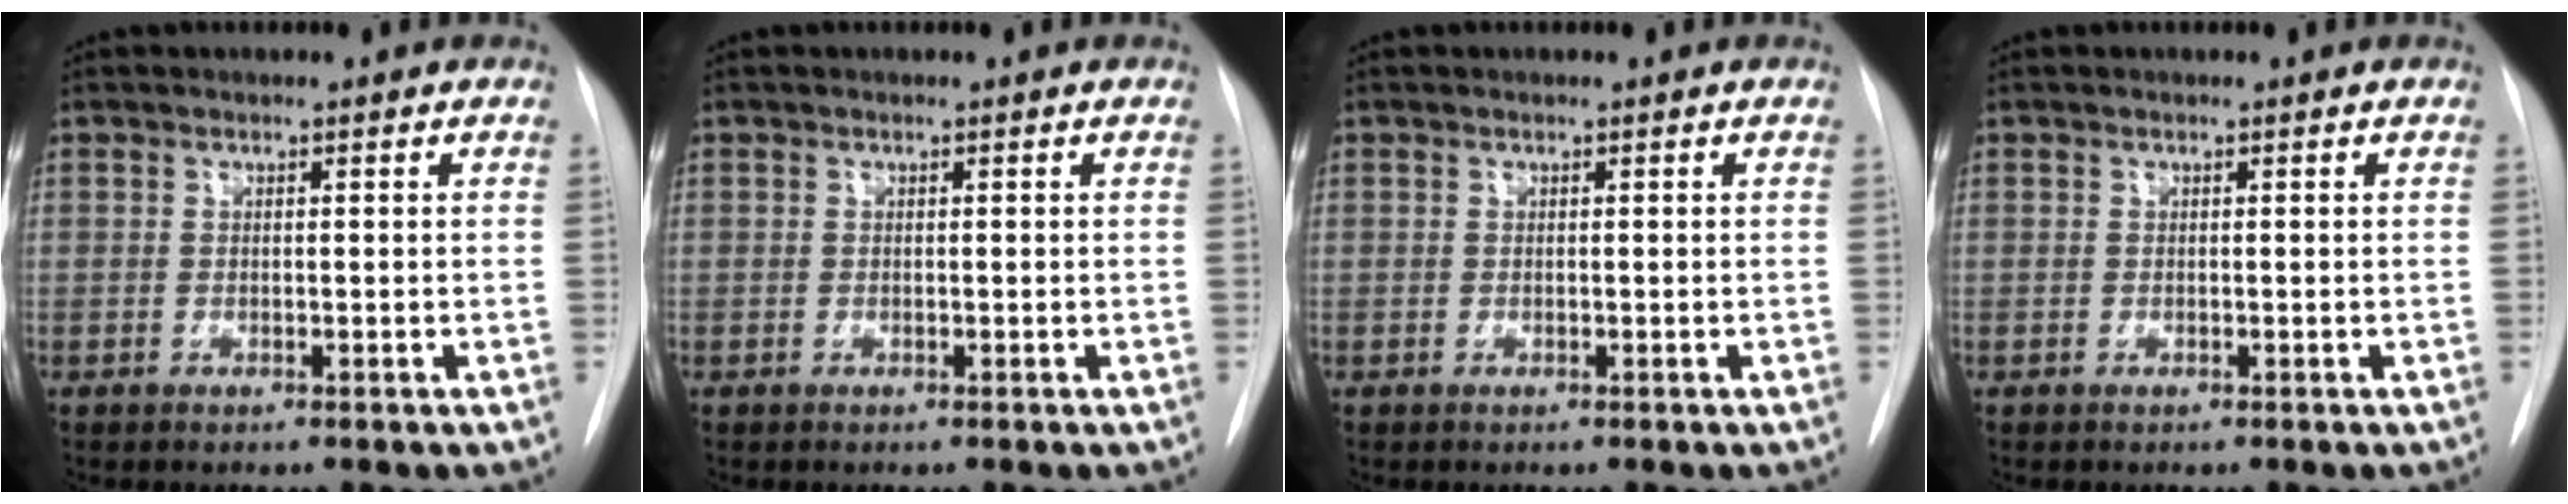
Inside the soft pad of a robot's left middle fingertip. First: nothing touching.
{"total": 0.0}
{"total": 0.0}
{"total": 0.0}